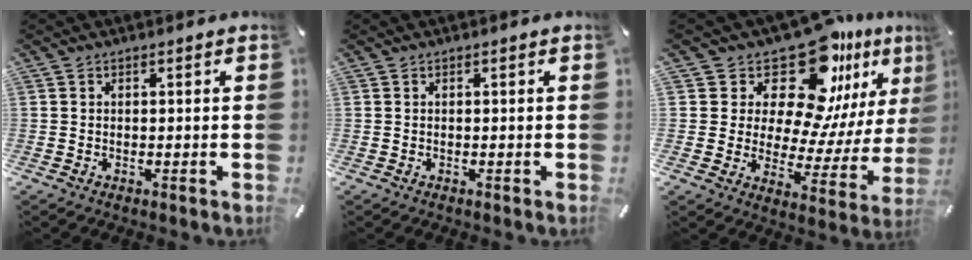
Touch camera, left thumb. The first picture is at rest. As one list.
[{"total": 0.0}, {"total": 19.6, "force": [15.2, 8.0, 9.4], "torque": [-0.153, -0.133, 0.256]}]